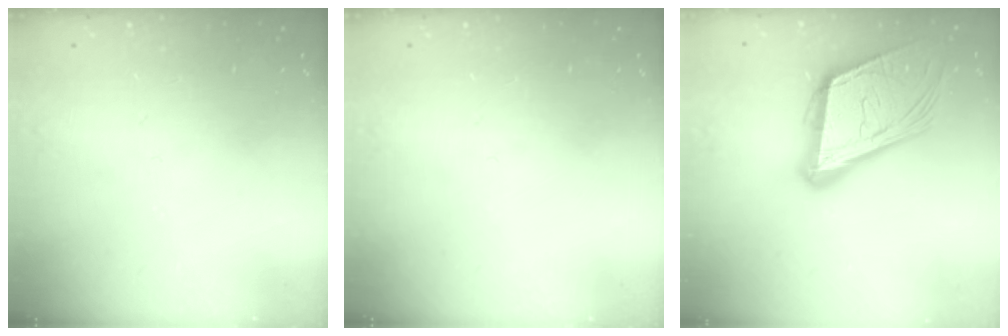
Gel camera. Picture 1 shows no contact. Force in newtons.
{"total": 0.0}
{"total": 20.1, "press": 19.6, "slide": 4.5}